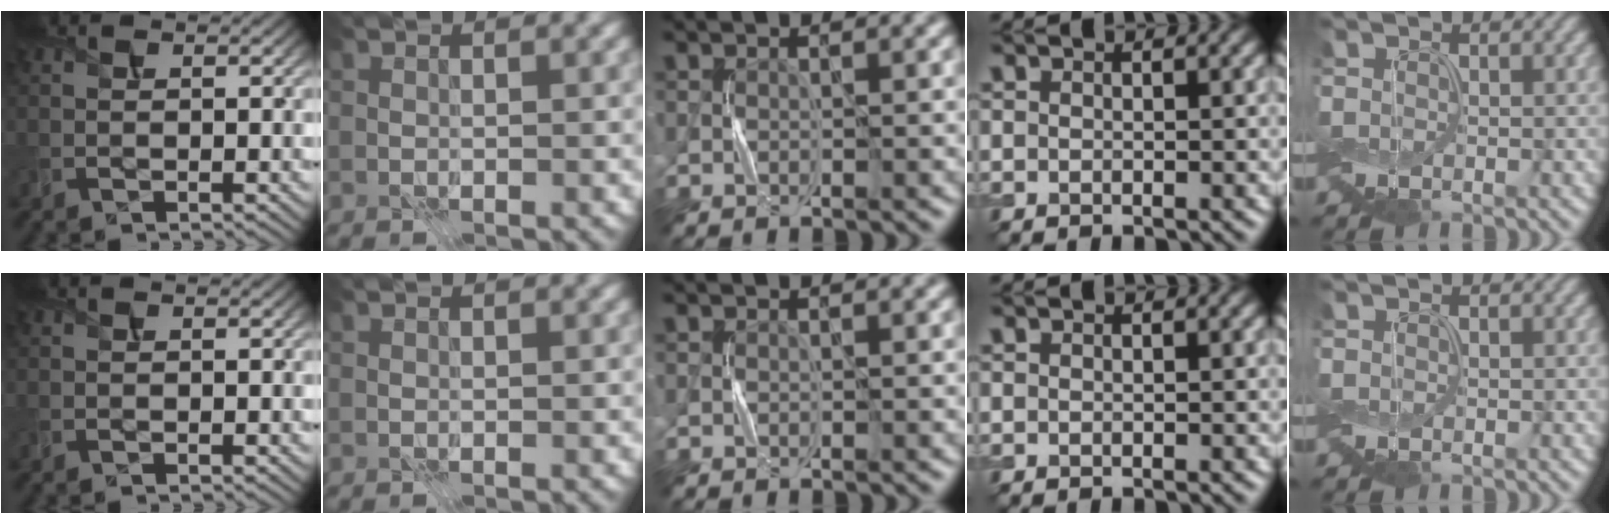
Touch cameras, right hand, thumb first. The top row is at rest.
{}